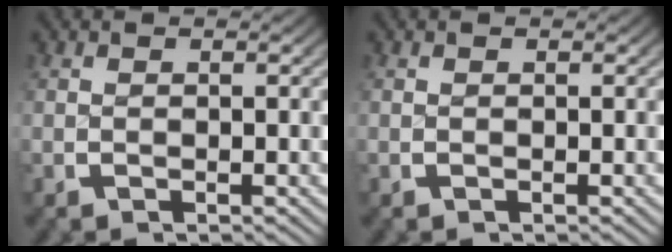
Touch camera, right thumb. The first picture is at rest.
{"total": 0.0}